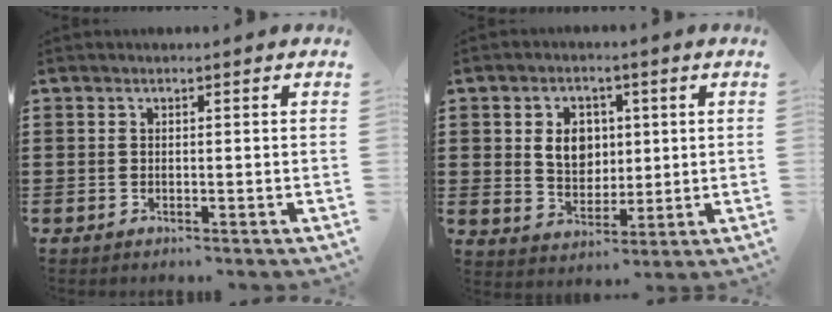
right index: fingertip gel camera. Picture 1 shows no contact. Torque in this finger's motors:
{"motor_torque": [0.26, 0.23, 0.33, 0.11]}